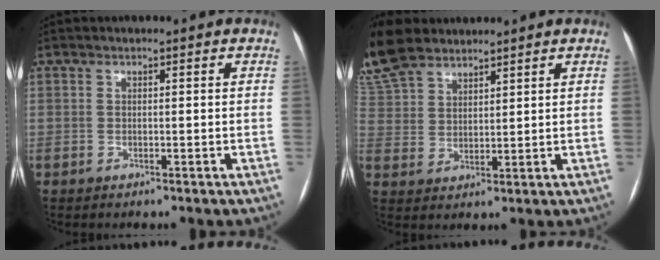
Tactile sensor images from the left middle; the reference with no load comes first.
{"total": 12.1, "force": [10.5, 4.4, 4.1], "torque": [-0.140, 0.017, 0.218]}